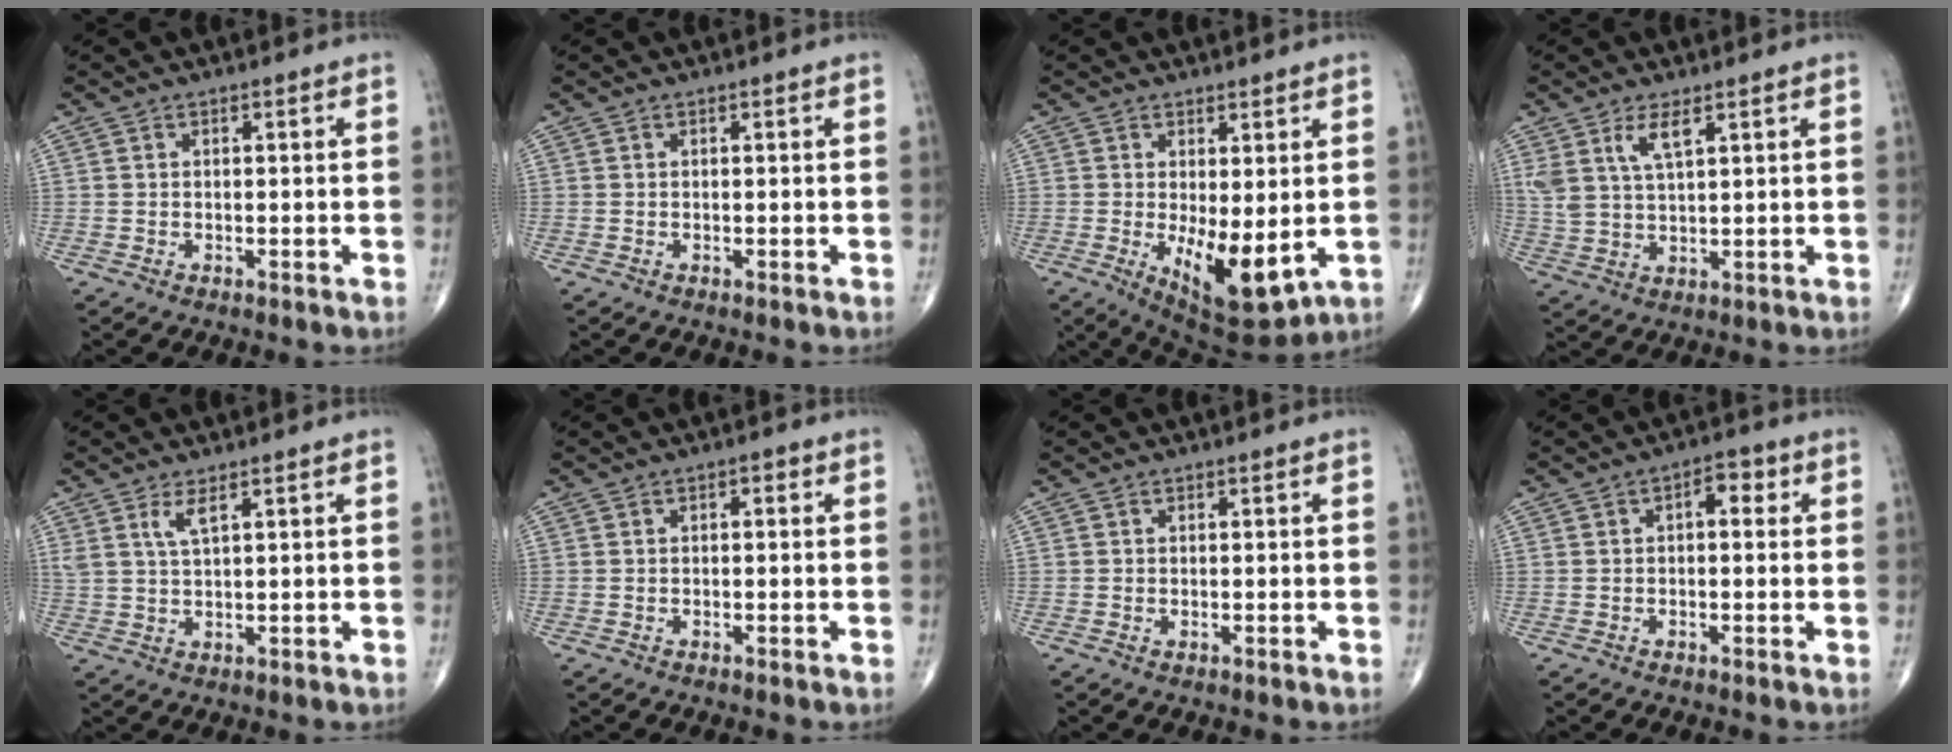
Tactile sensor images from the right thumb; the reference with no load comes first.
{"total": 0.0}
{"total": 10.9, "force": [-2.0, 4.4, 9.7], "torque": [-0.138, -0.024, -0.011]}
{"total": 5.9, "force": [3.2, 2.0, 4.5], "torque": [-0.094, -0.013, 0.070]}
{"total": 3.2, "force": [1.9, 0.7, 2.6], "torque": [-0.056, -0.012, 0.042]}
{"total": 1.1, "force": [0.3, 0.5, 0.9], "torque": [-0.011, 0.002, 0.001]}
{"total": 0.0}
{"total": 3.8, "force": [0.9, 2.0, 3.1], "torque": [-0.032, 0.010, 0.005]}